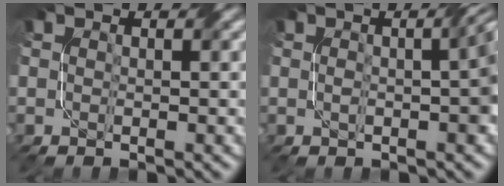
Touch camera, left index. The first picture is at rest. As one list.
[{"total": 4.2, "force": [-0.1, 1.2, 4.0], "torque": [-0.049, 0.009, -0.001]}]